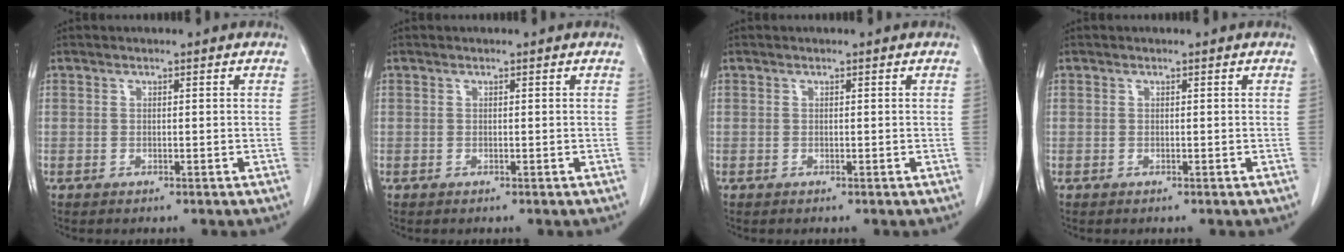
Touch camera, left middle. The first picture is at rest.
{"total": 0.0}
{"total": 0.0}
{"total": 0.0}